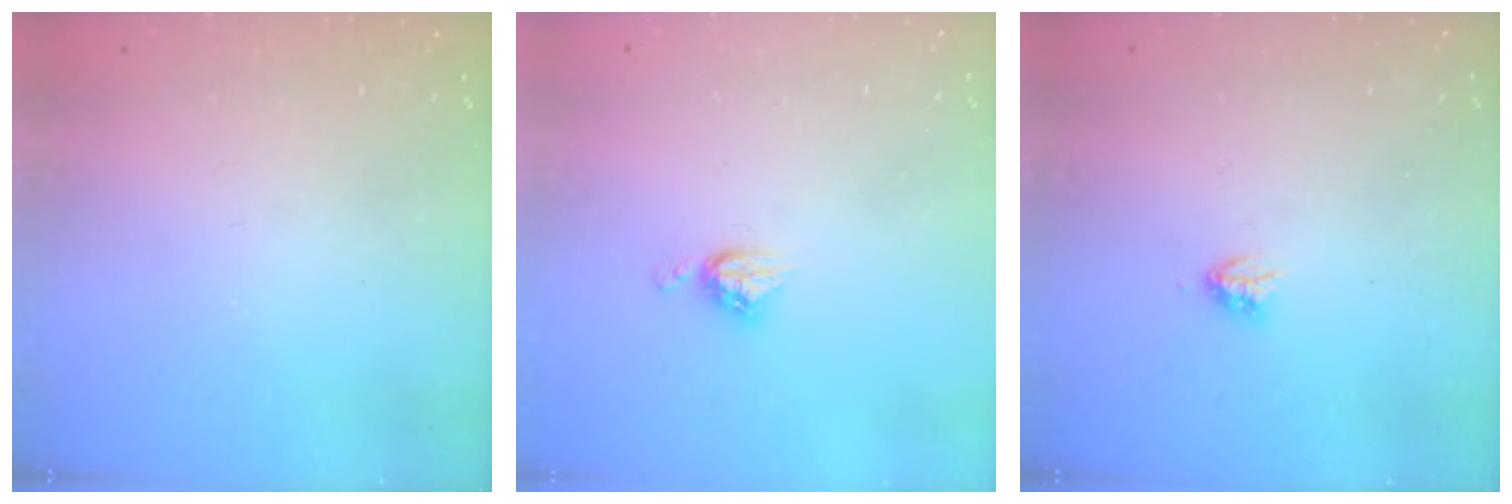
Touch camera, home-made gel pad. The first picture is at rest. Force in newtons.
{"total": 5.4, "press": 5.4, "slide": 0.1}
{"total": 2.9, "press": 2.9, "slide": 0.5}